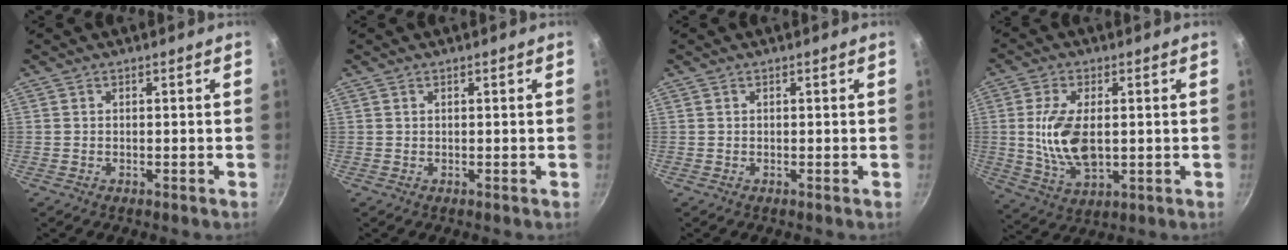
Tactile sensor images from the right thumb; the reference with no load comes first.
{"total": 0.0}
{"total": 0.0}
{"total": 11.4, "force": [0.3, 6.0, 9.7], "torque": [-0.185, -0.007, 0.010]}